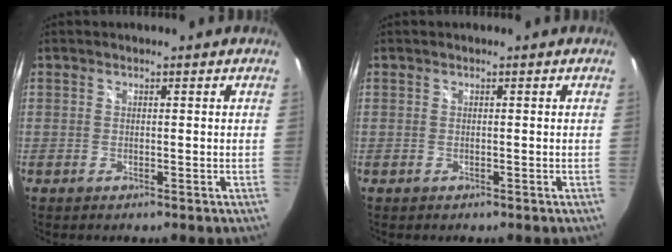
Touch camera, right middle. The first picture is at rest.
{"total": 0.0}